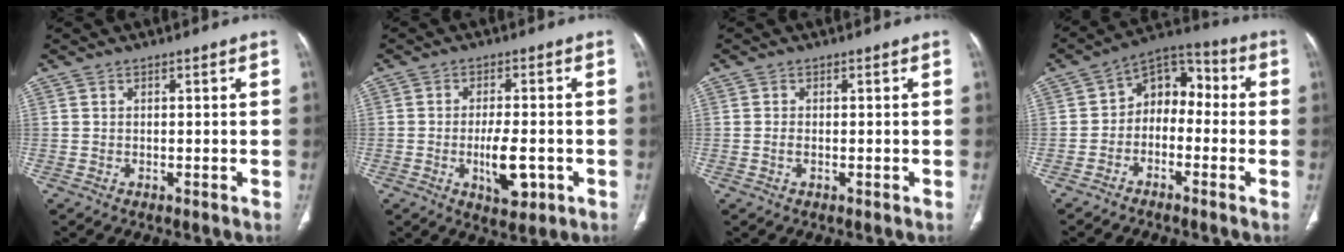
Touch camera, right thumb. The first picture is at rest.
{"total": 7.5, "force": [-2.1, 3.1, 6.6], "torque": [-0.099, 0.001, -0.026]}
{"total": 1.0, "force": [-0.2, 0.5, 0.8], "torque": [-0.022, 0.002, -0.004]}
{"total": 9.1, "force": [-1.6, 6.8, 5.8], "torque": [-0.053, 0.047, -0.047]}